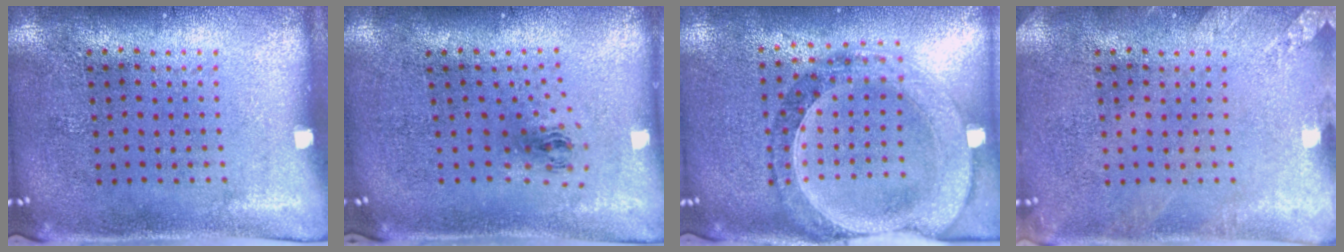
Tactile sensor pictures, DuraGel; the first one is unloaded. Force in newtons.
{"total": 1.0, "press": 0.4, "slide": 0.9}
{"total": 1.4, "press": 1.4, "slide": 0.3}
{"total": 1.6, "press": 1.6, "slide": 0.2}